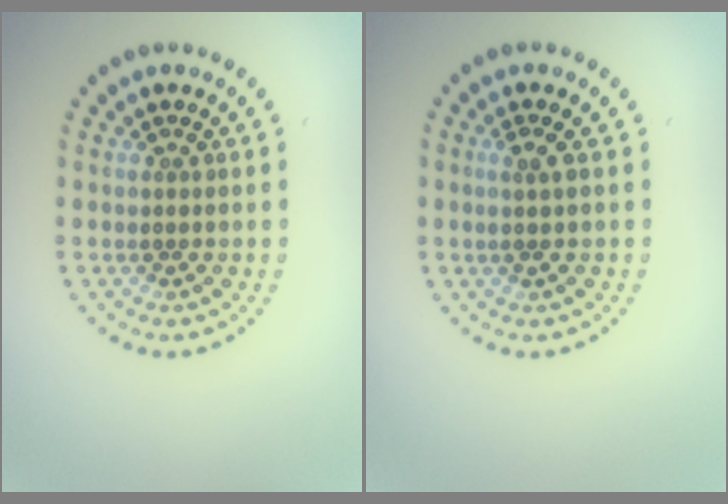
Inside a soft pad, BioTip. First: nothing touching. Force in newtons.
{"total": 1.3, "press": 1.1, "slide": 0.7}